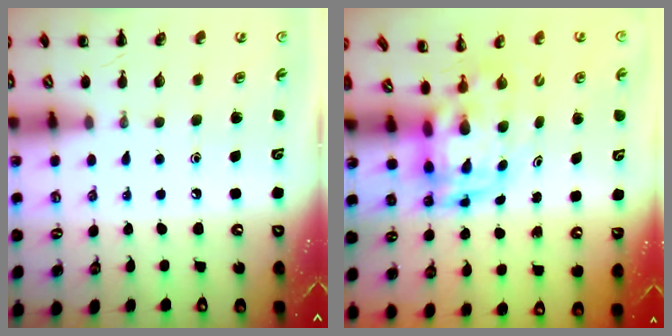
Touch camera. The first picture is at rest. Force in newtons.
{"total": 3.1, "press": 3.1, "slide": 0.6}